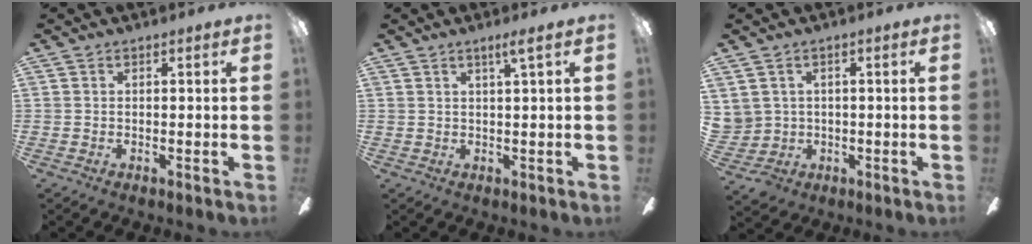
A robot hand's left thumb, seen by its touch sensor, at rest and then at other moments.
{"total": 2.7, "force": [1.7, -0.4, 2.1], "torque": [-0.043, -0.004, 0.030]}
{"total": 4.5, "force": [1.6, 4.2, -0.4], "torque": [-0.014, -0.011, 0.035]}